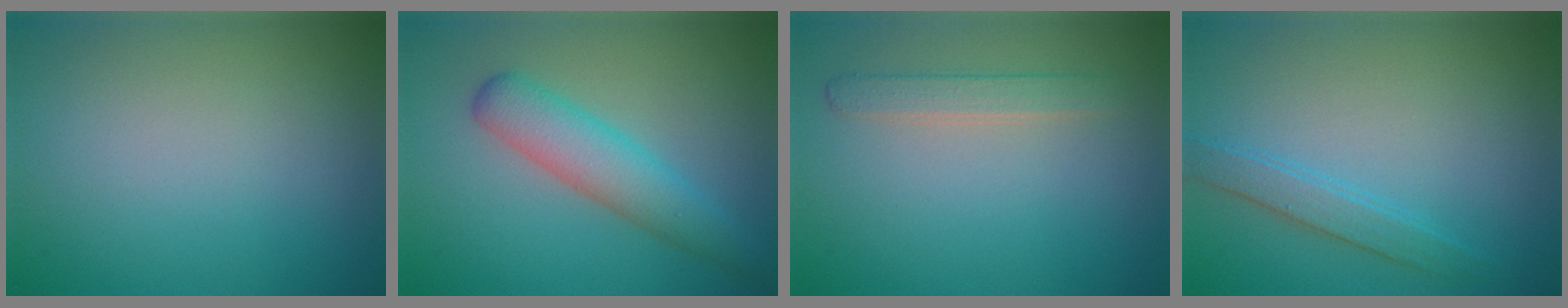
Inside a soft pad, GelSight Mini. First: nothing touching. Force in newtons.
{"total": 4.5, "press": 4.5, "slide": 0.2}
{"total": 1.8, "press": 1.8, "slide": 0.1}
{"total": 2.1, "press": 2.1, "slide": 0.1}